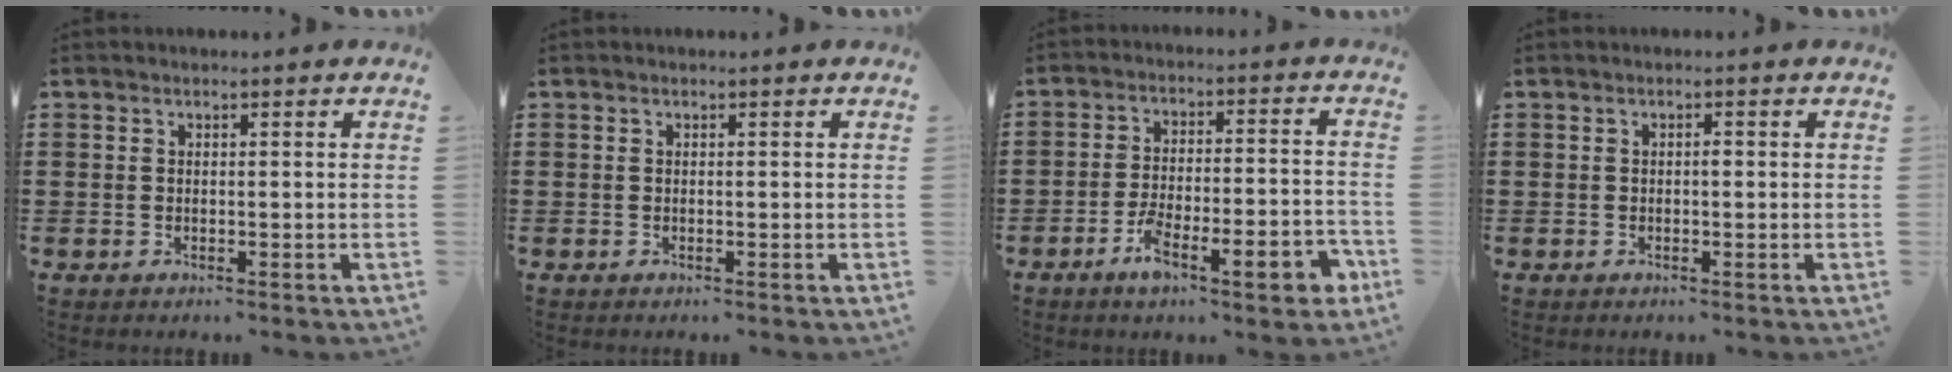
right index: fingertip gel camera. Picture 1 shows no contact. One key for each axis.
{"total": 0.0}
{"total": 9.9, "fx": -4.8, "fy": 2.8, "fz": 8.1, "tx": -0.149, "ty": 0.007, "tz": -0.084}
{"total": 0.7, "fx": -0.1, "fy": 0.2, "fz": 0.7, "tx": -0.015, "ty": -0.002, "tz": -0.001}